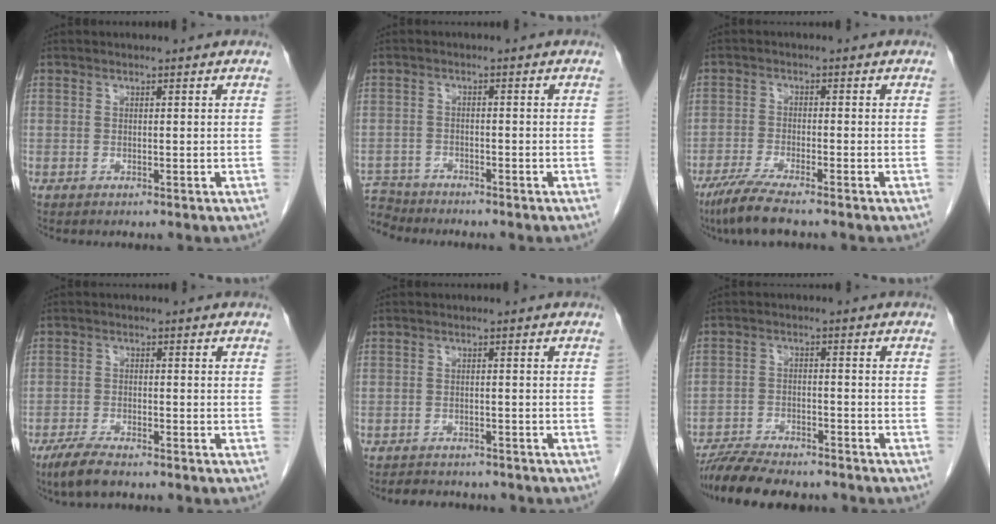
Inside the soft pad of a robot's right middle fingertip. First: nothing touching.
{"total": 5.6, "force": [-5.4, 1.5, -0.3], "torque": [0.006, -0.002, -0.102]}
{"total": 6.0, "force": [-4.7, -0.1, 3.8], "torque": [-0.077, -0.021, -0.088]}
{"total": 4.8, "force": [-3.8, 0.8, 2.8], "torque": [-0.065, -0.011, -0.071]}
{"total": 6.7, "force": [-6.0, 2.3, 1.8], "torque": [-0.030, 0.000, -0.076]}
{"total": 10.7, "force": [-9.6, 1.8, 4.5], "torque": [-0.077, -0.014, -0.152]}